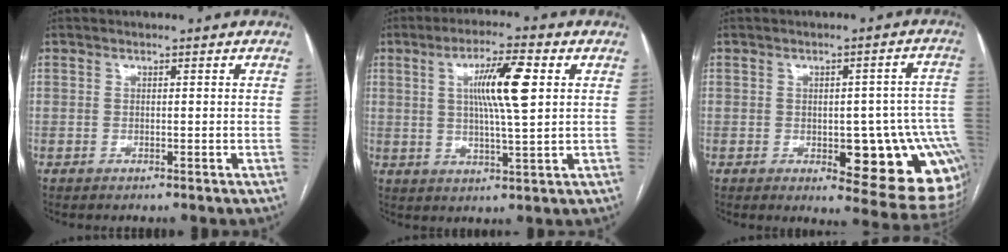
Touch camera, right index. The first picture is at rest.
{"total": 9.6, "force": [2.4, 0.8, 9.3], "torque": [-0.166, 0.005, 0.040]}
{"total": 16.1, "force": [-4.0, 5.1, 14.7], "torque": [-0.091, 0.021, -0.033]}